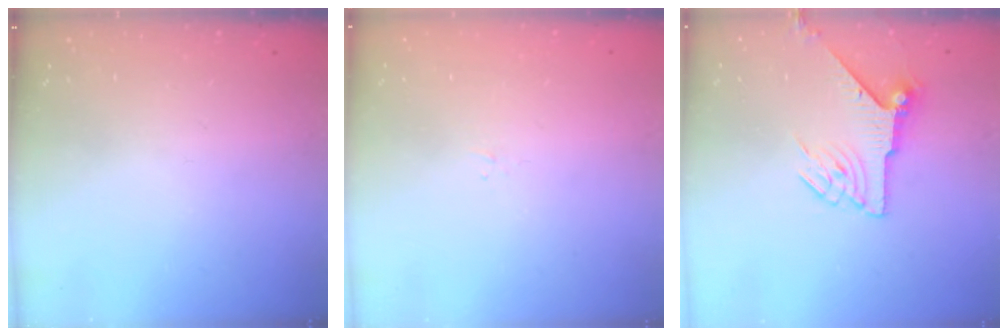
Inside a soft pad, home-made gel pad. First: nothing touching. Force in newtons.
{"total": 1.6, "press": 1.5, "slide": 0.3}
{"total": 7.5, "press": 7.5, "slide": 0.3}